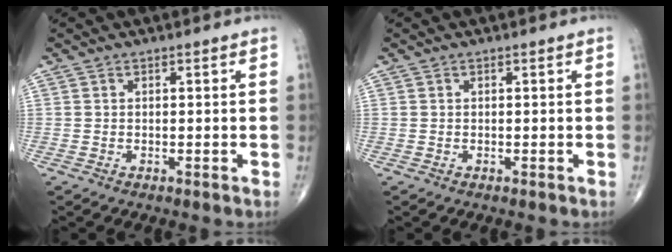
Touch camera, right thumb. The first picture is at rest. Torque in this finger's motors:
{"motor_torque": [-0.08, 0.06, 0.08, 0.08, 0.01]}